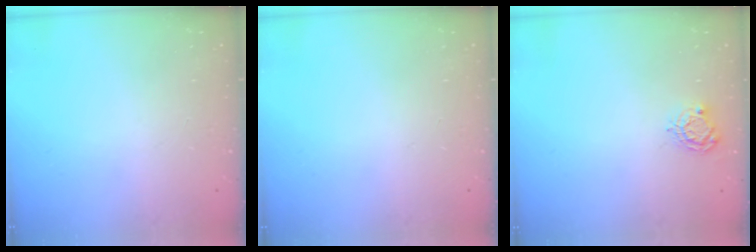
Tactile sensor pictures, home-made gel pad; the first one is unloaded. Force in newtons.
{"total": 0.0}
{"total": 5.1, "press": 5.1, "slide": 0.4}